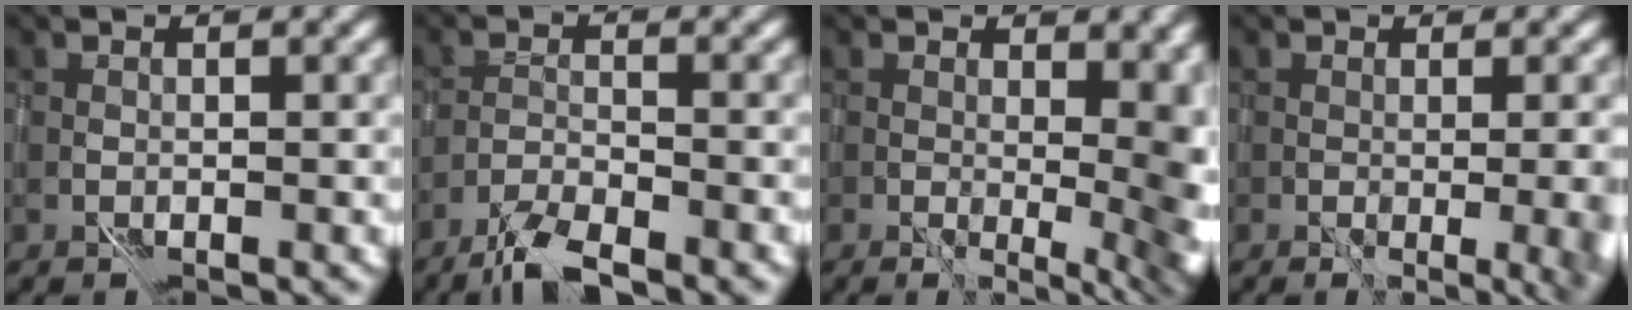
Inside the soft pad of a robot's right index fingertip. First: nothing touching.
{"total": 3.8, "force": [-3.0, 0.5, 2.2], "torque": [-0.039, 0.005, -0.062]}
{"total": 9.8, "force": [1.4, 3.9, 8.9], "torque": [-0.069, 0.000, 0.039]}
{"total": 6.9, "force": [-0.8, 3.0, 6.2], "torque": [-0.038, -0.006, 0.018]}